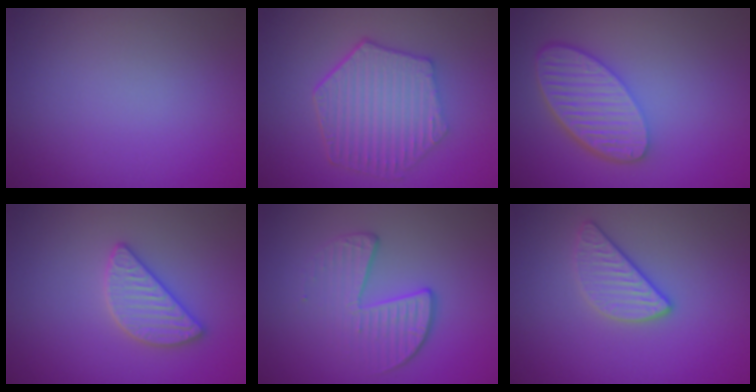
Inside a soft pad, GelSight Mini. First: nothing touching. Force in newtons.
{"total": 6.3, "press": 4.9, "slide": 3.9}
{"total": 6.1, "press": 4.7, "slide": 3.9}
{"total": 2.8, "press": 2.8, "slide": 0.5}
{"total": 3.9, "press": 2.7, "slide": 2.8}
{"total": 2.6, "press": 2.5, "slide": 0.7}